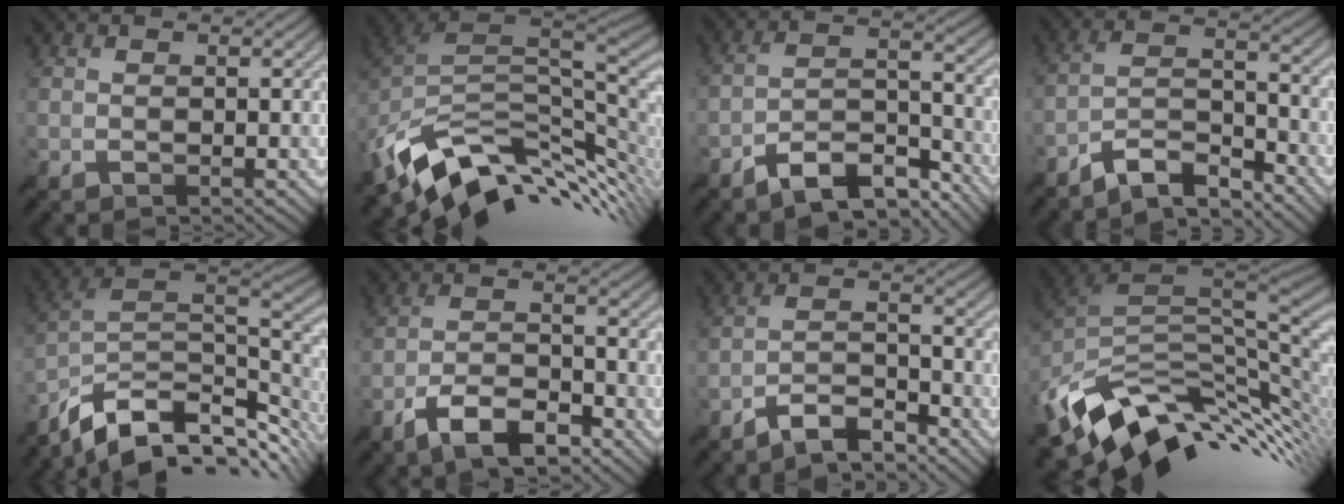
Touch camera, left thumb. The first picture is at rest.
{"total": 13.4, "force": [-2.4, 8.1, 10.4], "torque": [-0.224, -0.026, -0.026]}
{"total": 10.2, "force": [-8.1, 2.8, 5.5], "torque": [-0.090, 0.005, -0.151]}
{"total": 7.7, "force": [-6.7, 1.6, 3.4], "torque": [-0.059, 0.004, -0.133]}
{"total": 13.8, "force": [-7.2, 7.0, 9.4], "torque": [-0.205, -0.014, -0.127]}
{"total": 7.8, "force": [-5.6, 2.5, 4.8], "torque": [-0.089, -0.001, -0.107]}
{"total": 6.1, "force": [-5.2, 1.4, 2.9], "torque": [-0.053, 0.001, -0.103]}
{"total": 14.6, "force": [-3.7, 9.0, 10.9], "torque": [-0.240, -0.027, -0.052]}